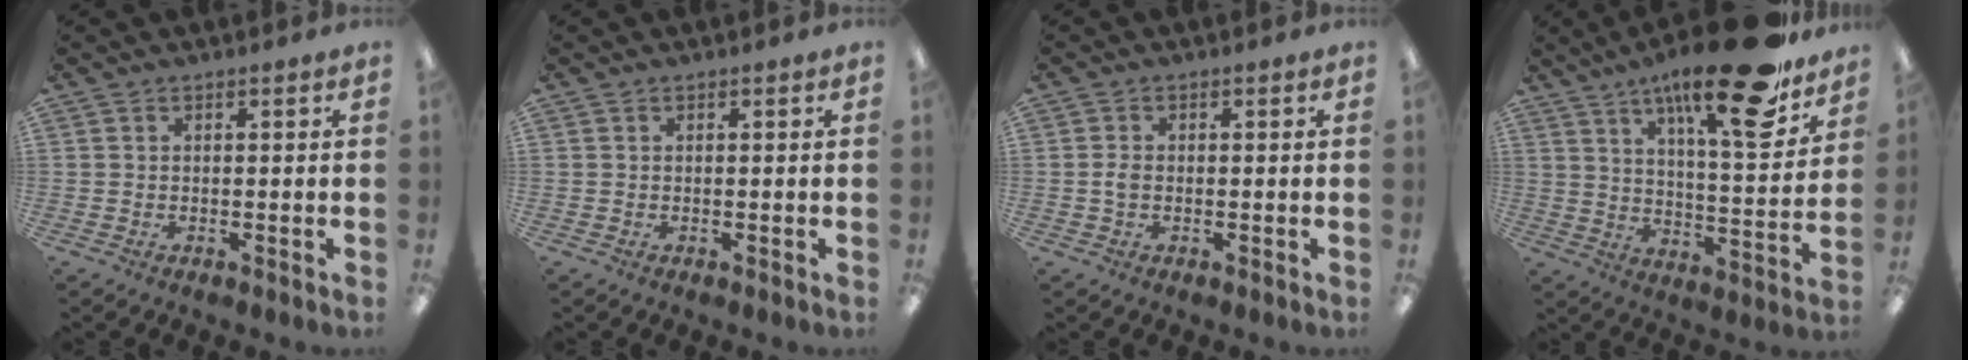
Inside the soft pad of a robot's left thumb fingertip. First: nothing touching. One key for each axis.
{"total": 0.0}
{"total": 2.2, "fx": -0.1, "fy": 1.3, "fz": 1.7, "tx": -0.033, "ty": 0.004, "tz": -0.004}
{"total": 22.8, "fx": 15.6, "fy": 5.2, "fz": 15.8, "tx": -0.244, "ty": -0.098, "tz": 0.245}